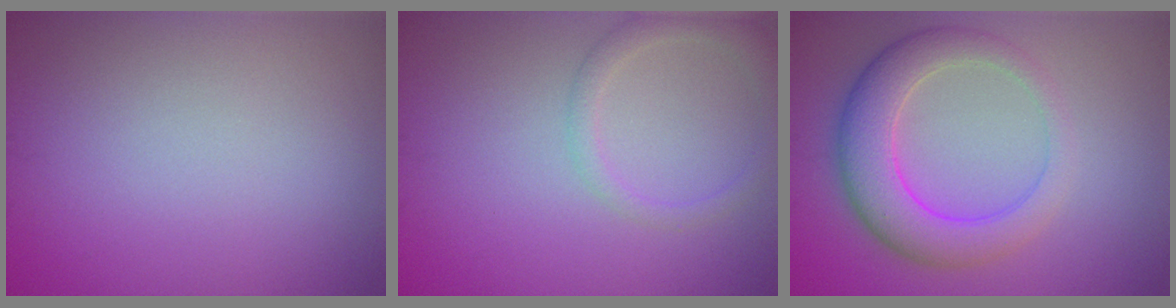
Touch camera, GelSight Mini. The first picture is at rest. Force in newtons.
{"total": 2.1, "press": 2.1, "slide": 0.1}
{"total": 5.6, "press": 5.5, "slide": 0.3}